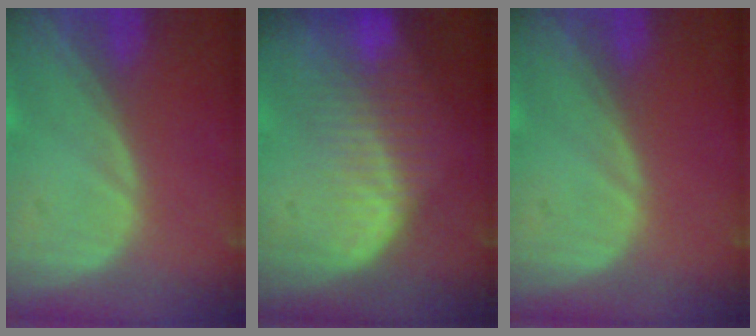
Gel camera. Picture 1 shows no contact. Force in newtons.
{"total": 8.3, "press": 7.1, "slide": 4.3}
{"total": 0.0}